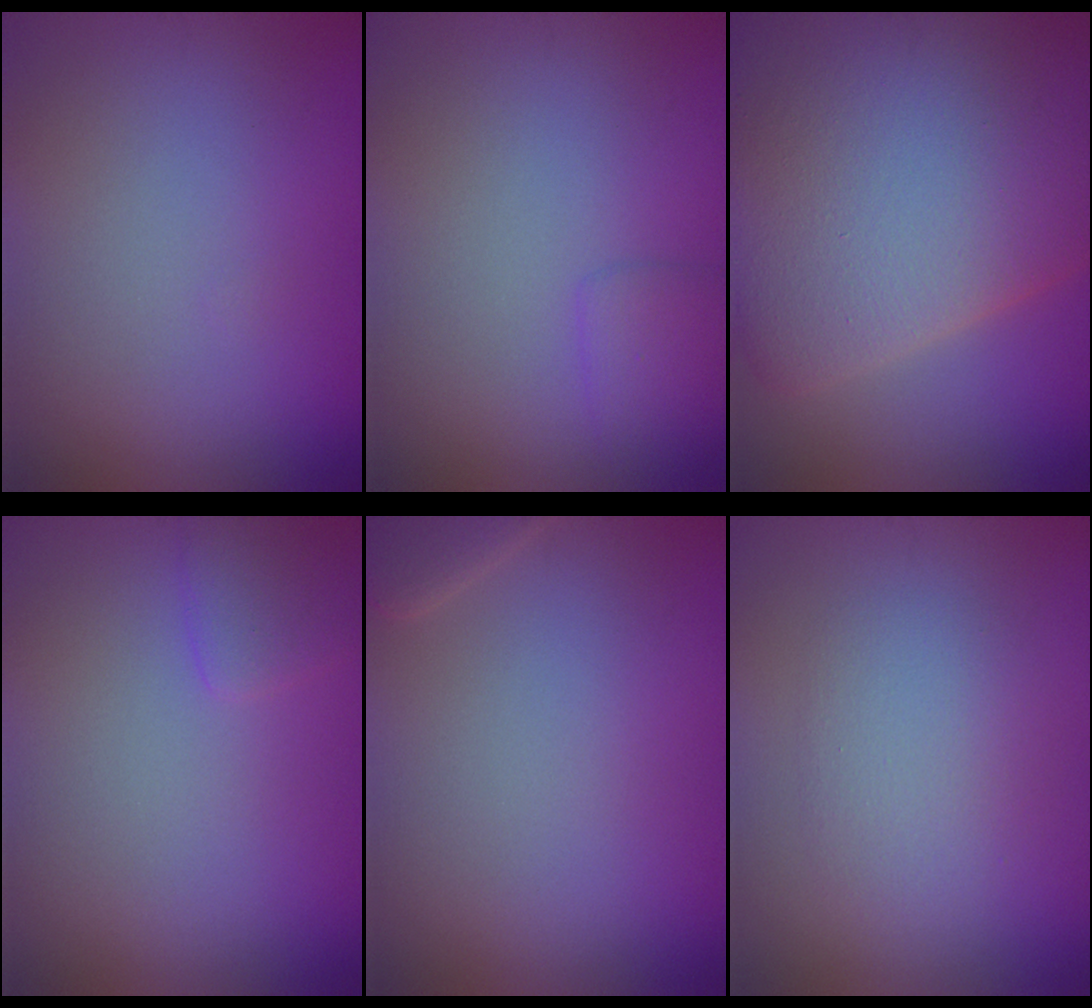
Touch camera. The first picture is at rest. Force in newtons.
{"total": 1.6, "press": 1.6, "slide": 0.0}
{"total": 20.8, "press": 20.8, "slide": 1.0}
{"total": 1.5, "press": 1.5, "slide": 0.2}
{"total": 1.9, "press": 1.9, "slide": 0.3}
{"total": 2.8, "press": 2.8, "slide": 0.2}